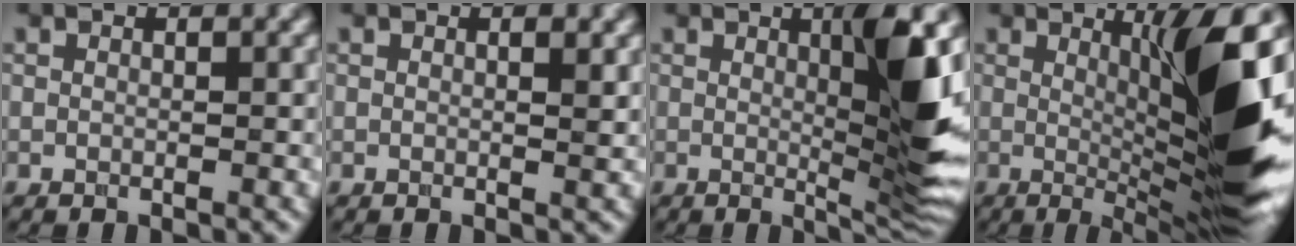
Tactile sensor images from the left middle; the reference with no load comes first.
{"total": 1.2, "force": [0.3, 0.2, 1.1], "torque": [-0.015, -0.003, 0.004]}
{"total": 7.3, "force": [1.1, 1.2, 7.1], "torque": [-0.097, -0.010, 0.024]}
{"total": 11.1, "force": [1.2, 1.7, 10.9], "torque": [-0.143, -0.008, 0.026]}